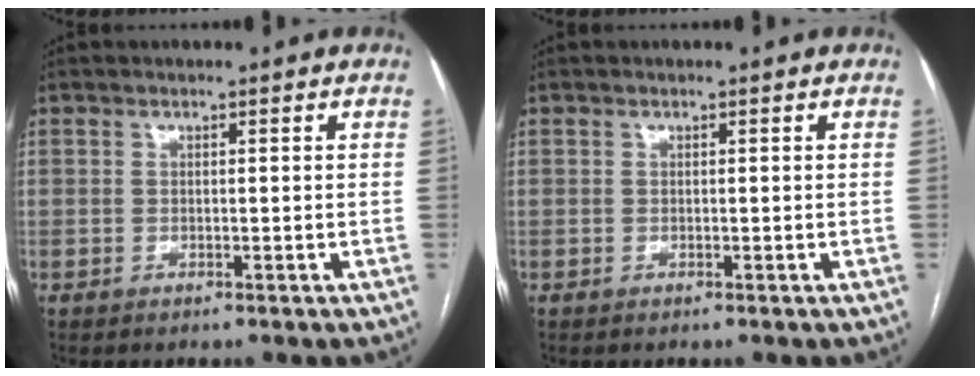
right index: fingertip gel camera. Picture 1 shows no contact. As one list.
[{"total": 0.0}]